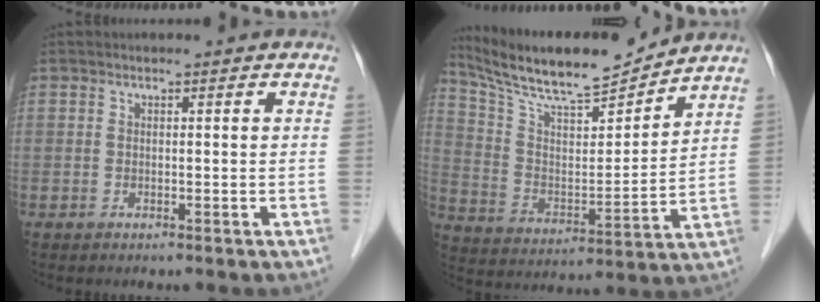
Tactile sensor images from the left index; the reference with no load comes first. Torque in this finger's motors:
{"motor_torque": [0.76, -0.60, 0.15, 0.09]}